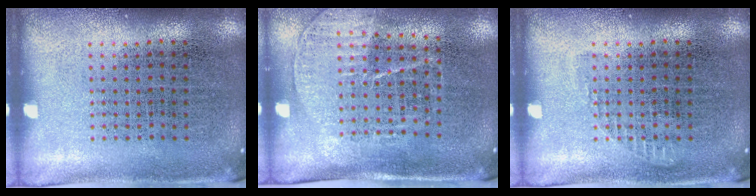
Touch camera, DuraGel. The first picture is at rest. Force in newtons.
{"total": 1.5, "press": 1.3, "slide": 0.8}
{"total": 0.5, "press": 0.5, "slide": 0.2}